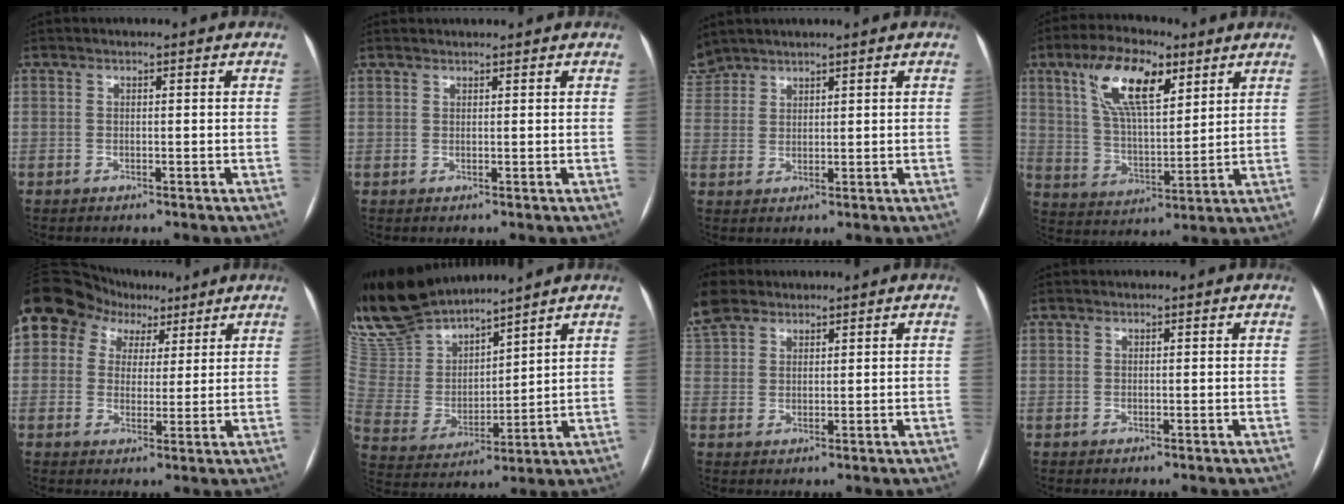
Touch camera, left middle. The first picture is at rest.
{"total": 1.8, "force": [1.8, 0.3, 0.4], "torque": [-0.003, 0.017, 0.028]}
{"total": 4.8, "force": [4.3, 2.0, 0.4], "torque": [-0.013, 0.017, 0.092]}
{"total": 13.3, "force": [6.9, 4.8, 10.4], "torque": [-0.198, 0.018, 0.127]}
{"total": 14.1, "force": [7.5, 11.0, 4.8], "torque": [-0.144, 0.065, 0.140]}
{"total": 14.2, "force": [13.8, 0.8, 3.3], "torque": [-0.092, -0.012, 0.291]}
{"total": 5.7, "force": [4.9, 2.3, 1.6], "torque": [-0.068, 0.016, 0.113]}
{"total": 0.8, "force": [0.8, 0.1, 0.1], "torque": [-0.003, 0.007, 0.015]}